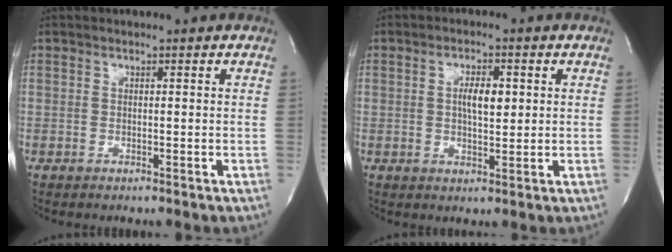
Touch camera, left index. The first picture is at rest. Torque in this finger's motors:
{"motor_torque": [0.15, 0.02, 0.06, 0.06]}